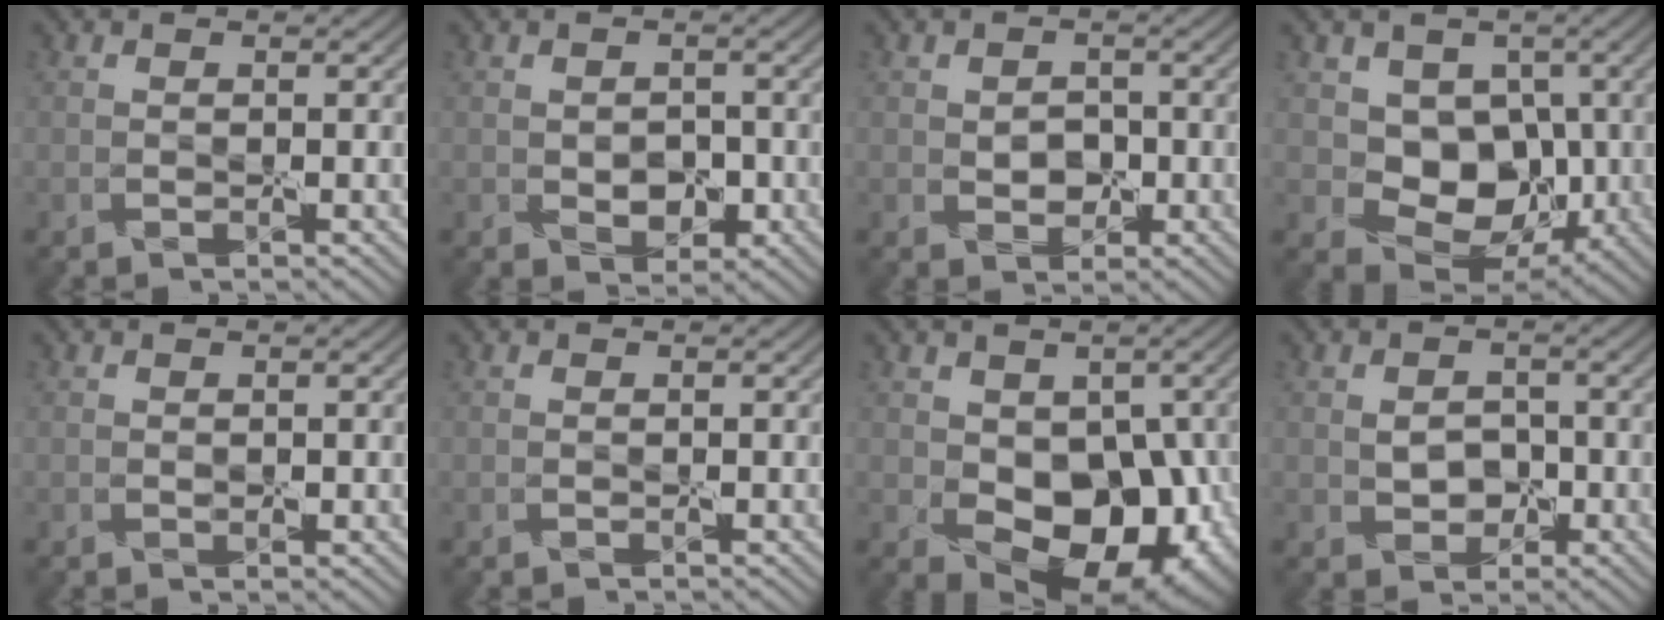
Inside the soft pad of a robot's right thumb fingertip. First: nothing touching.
{"total": 1.4, "force": [-0.4, 1.3, 0.5], "torque": [-0.003, -0.003, -0.008]}
{"total": 0.9, "force": [0.0, 0.9, 0.1], "torque": [0.004, 0.005, -0.005]}
{"total": 6.7, "force": [0.7, 5.6, 3.5], "torque": [-0.048, -0.013, -0.002]}
{"total": 0.0}
{"total": 0.0}
{"total": 10.5, "force": [-1.8, 7.2, 7.4], "torque": [-0.082, -0.016, -0.016]}
{"total": 1.4, "force": [-0.2, 1.3, 0.3], "torque": [-0.003, 0.004, -0.004]}